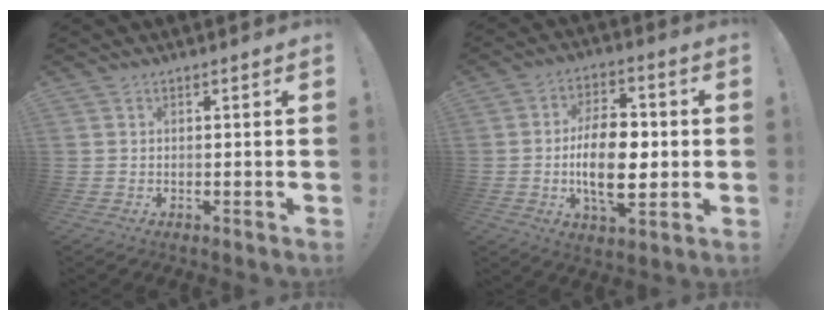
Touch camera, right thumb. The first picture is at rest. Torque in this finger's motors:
{"motor_torque": [1.65, 2.50, 1.15, -0.84, 0.07]}